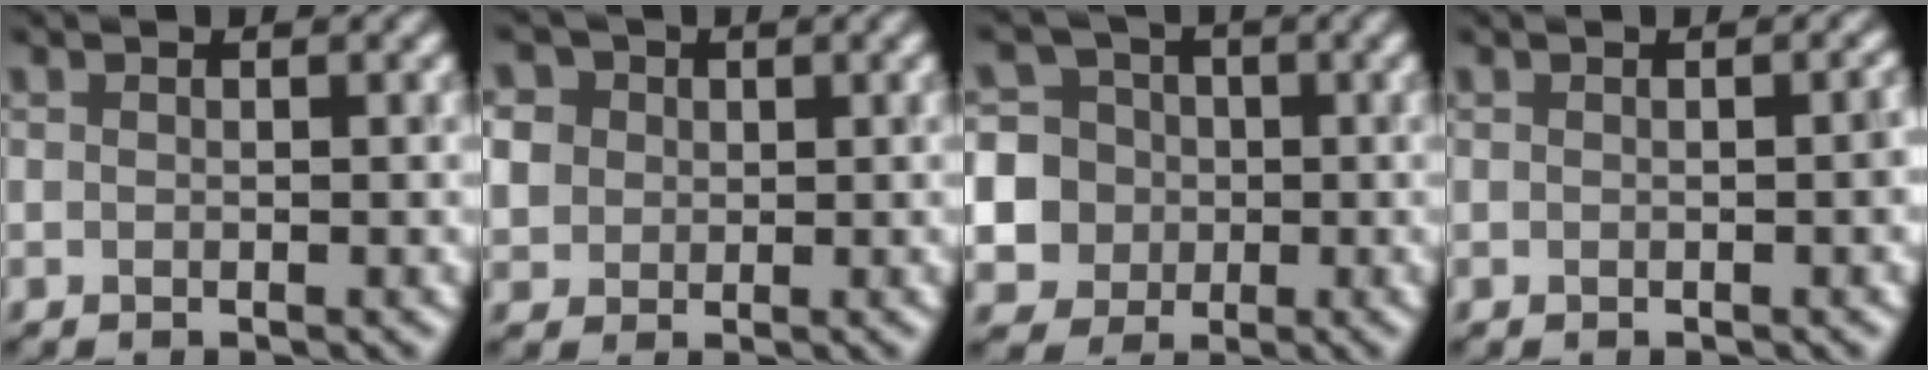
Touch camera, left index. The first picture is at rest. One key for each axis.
{"total": 6.2, "fx": 2.1, "fy": 5.2, "fz": 2.7, "tx": -0.072, "ty": 0.023, "tz": 0.025}
{"total": 9.3, "fx": -0.9, "fy": 9.0, "fz": 2.2, "tx": -0.075, "ty": 0.007, "tz": -0.027}
{"total": 0.8, "fx": -0.1, "fy": 0.0, "fz": 0.8, "tx": -0.010, "ty": 0.004, "tz": 0.001}